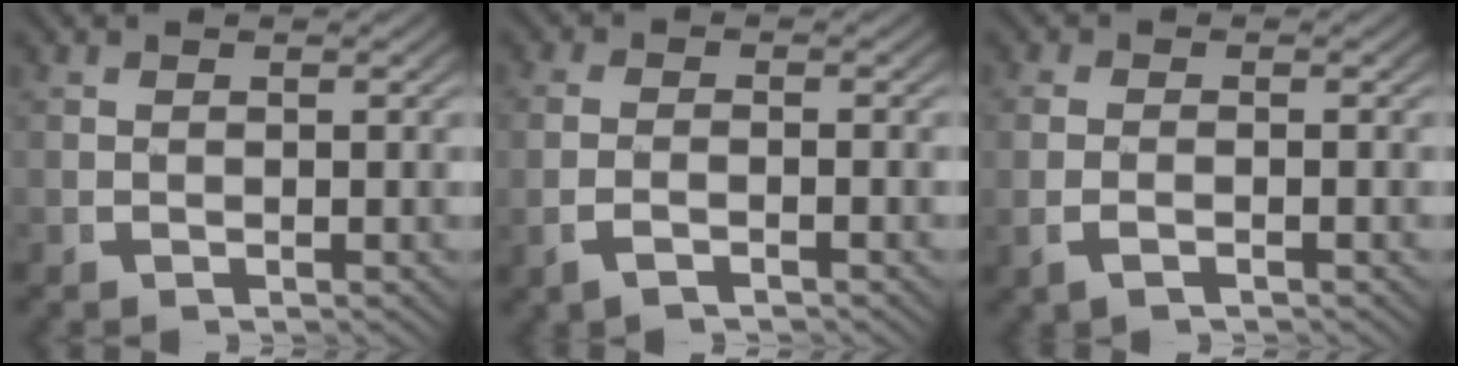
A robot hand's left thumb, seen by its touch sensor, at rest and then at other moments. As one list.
[{"total": 1.6, "force": [-0.7, 0.7, 1.3], "torque": [-0.033, 0.001, -0.014]}, {"total": 1.4, "force": [-0.5, 0.6, 1.2], "torque": [-0.034, 0.000, -0.007]}]